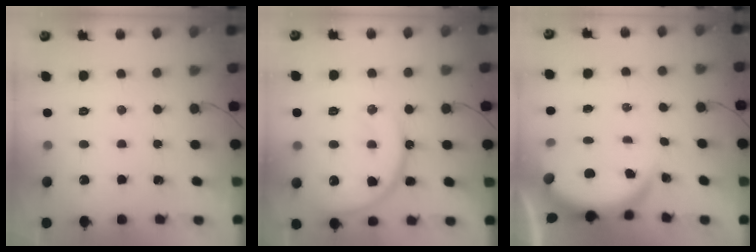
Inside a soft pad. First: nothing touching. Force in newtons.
{"total": 16.9, "press": 16.8, "slide": 1.7}
{"total": 3.8, "press": 3.8, "slide": 0.5}